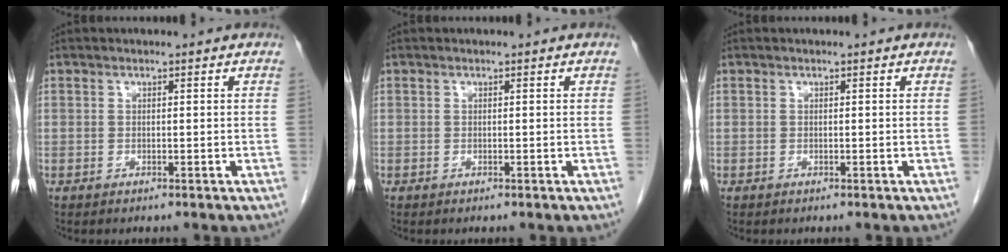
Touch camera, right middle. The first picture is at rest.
{"total": 0.0}
{"total": 0.0}